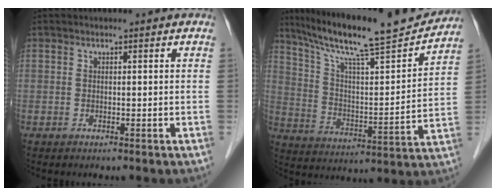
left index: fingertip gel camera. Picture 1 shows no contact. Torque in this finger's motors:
{"motor_torque": [0.00, -0.17, 0.22, 0.10]}